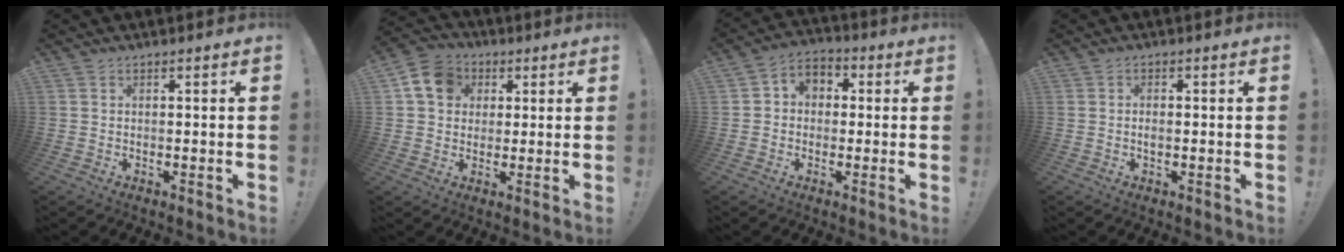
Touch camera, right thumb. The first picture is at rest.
{"total": 10.8, "force": [3.3, 9.0, 5.1], "torque": [-0.073, 0.000, 0.068]}
{"total": 5.4, "force": [-1.0, 4.9, 2.2], "torque": [-0.031, 0.018, -0.016]}
{"total": 1.3, "force": [-0.5, 0.7, 1.0], "torque": [-0.025, 0.006, -0.009]}